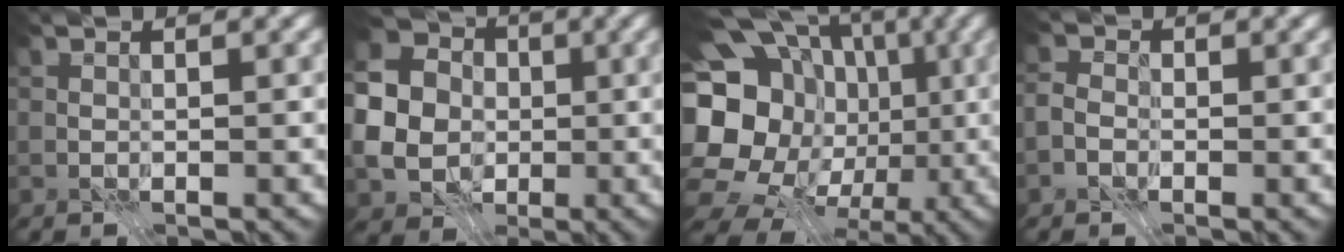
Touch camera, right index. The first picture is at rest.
{"total": 11.7, "force": [-0.9, 10.9, 4.1], "torque": [-0.134, -0.003, -0.036]}
{"total": 21.5, "force": [-2.5, 19.0, 9.7], "torque": [-0.205, 0.010, -0.071]}
{"total": 2.3, "force": [-1.0, 1.8, 1.0], "torque": [-0.002, 0.008, -0.032]}